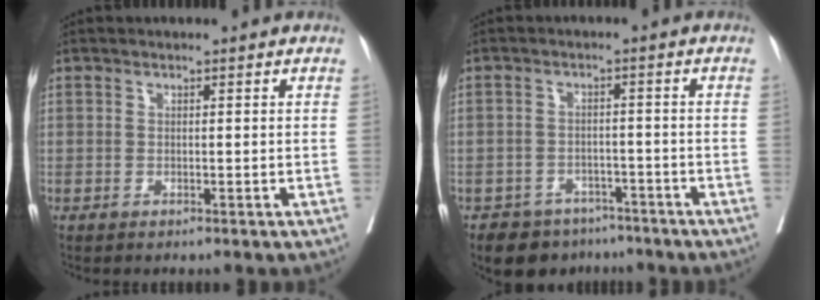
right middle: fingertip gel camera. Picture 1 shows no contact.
{"total": 6.7, "force": [-5.3, 4.0, 0.6], "torque": [0.004, 0.012, -0.078]}